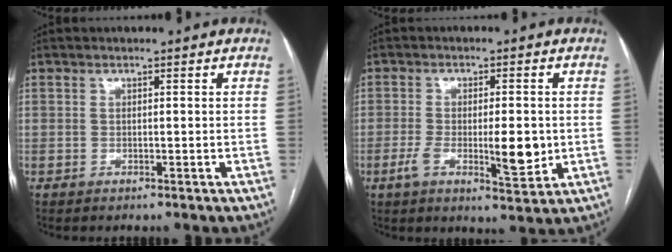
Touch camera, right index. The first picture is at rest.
{"total": 8.4, "force": [-1.7, 2.2, 8.0], "torque": [-0.131, -0.009, -0.022]}